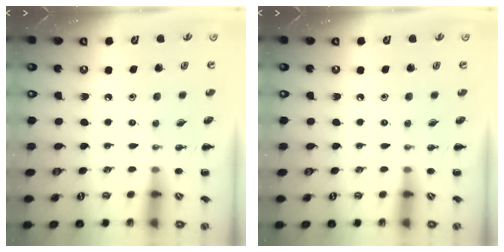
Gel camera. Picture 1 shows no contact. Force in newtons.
{"total": 0.0}